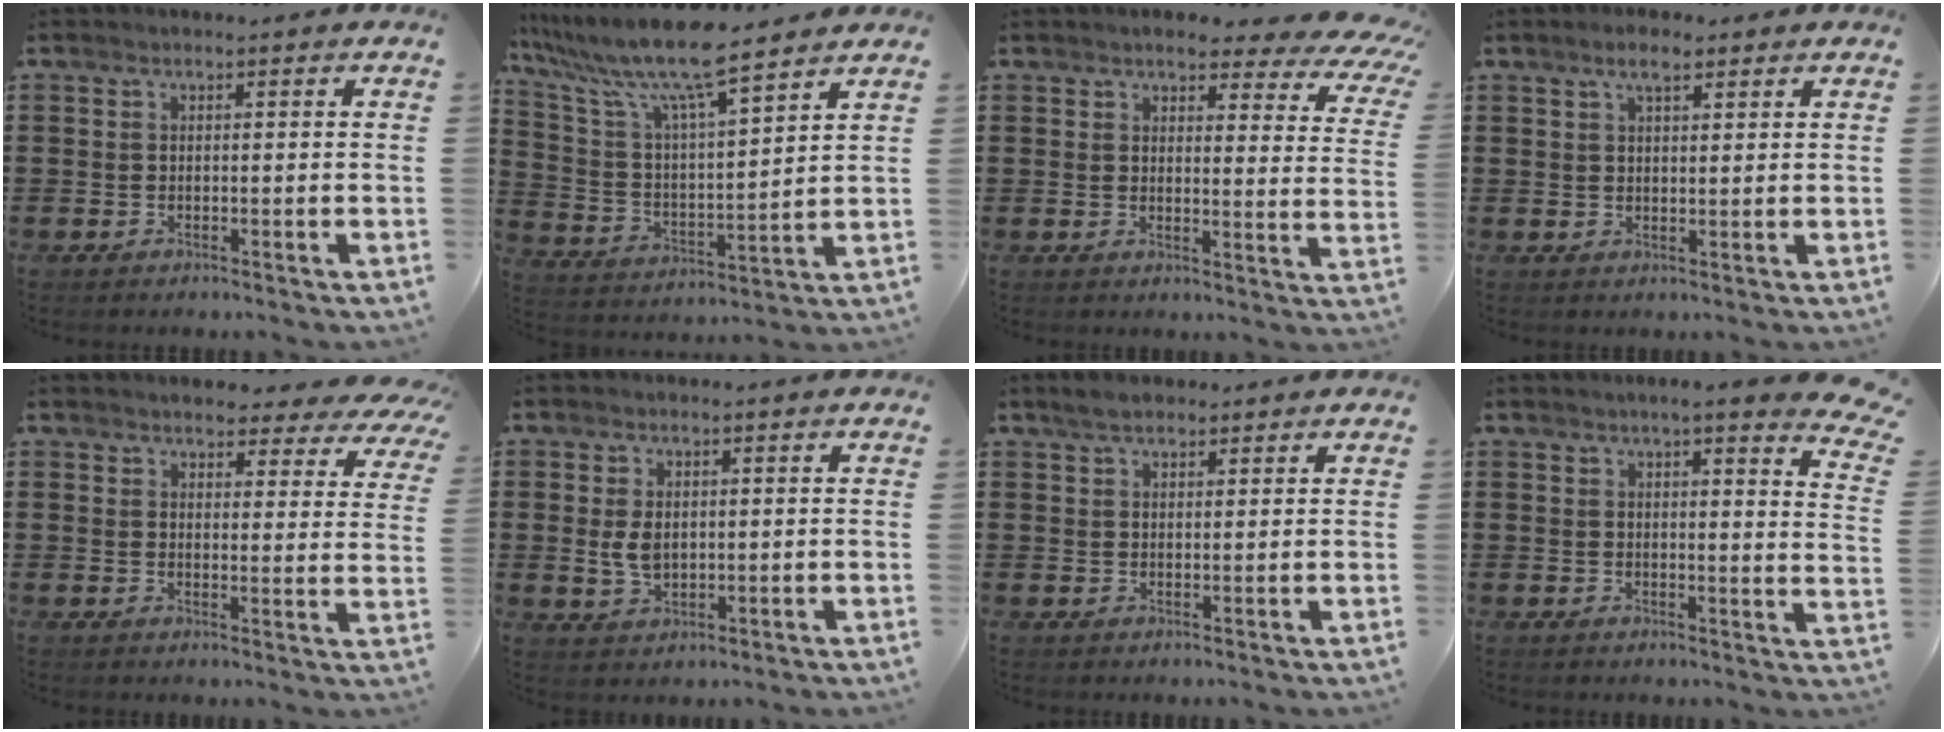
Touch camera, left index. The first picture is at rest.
{"total": 10.2, "force": [8.5, 0.5, 5.6], "torque": [-0.141, -0.050, 0.140]}
{"total": 4.9, "force": [4.2, 0.9, 2.4], "torque": [-0.048, -0.021, 0.068]}
{"total": 3.5, "force": [2.4, 1.0, 2.4], "torque": [-0.051, 0.007, 0.042]}
{"total": 4.1, "force": [4.0, 0.5, 1.0], "torque": [-0.027, -0.020, 0.070]}
{"total": 4.0, "force": [0.4, 2.5, 3.1], "torque": [-0.078, 0.002, 0.003]}
{"total": 2.7, "force": [2.3, 1.1, 1.0], "torque": [-0.025, 0.008, 0.043]}
{"total": 4.4, "force": [3.7, -0.3, 2.4], "torque": [-0.047, -0.021, 0.057]}